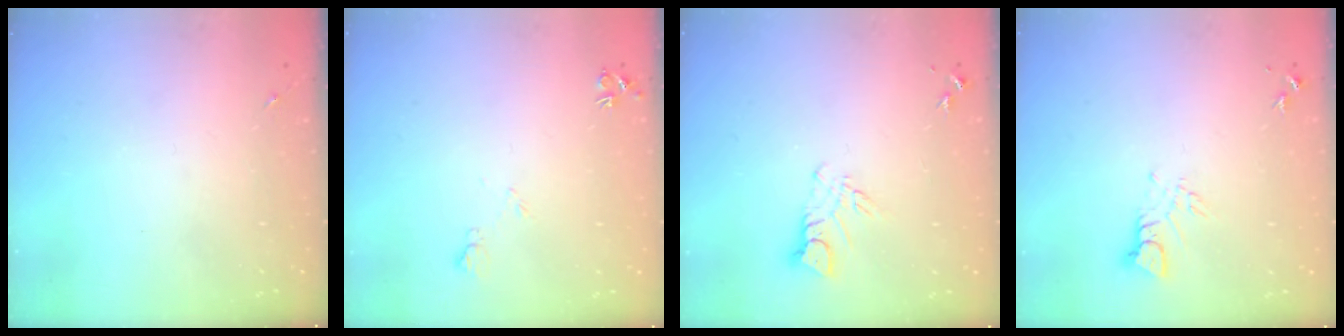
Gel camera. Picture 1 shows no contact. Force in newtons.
{"total": 5.2, "press": 5.1, "slide": 1.0}
{"total": 6.1, "press": 6.0, "slide": 0.6}
{"total": 3.7, "press": 3.7, "slide": 0.4}